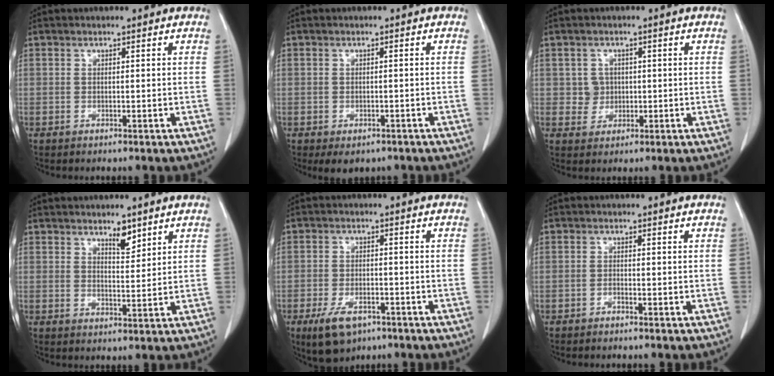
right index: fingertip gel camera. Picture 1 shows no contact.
{"total": 3.7, "force": [-2.6, 2.2, 1.4], "torque": [-0.010, 0.000, -0.028]}
{"total": 2.7, "force": [0.3, 2.7, 0.3], "torque": [0.000, 0.005, 0.007]}
{"total": 3.1, "force": [2.3, 1.0, 1.8], "torque": [-0.031, -0.005, 0.040]}
{"total": 6.7, "force": [-4.2, 3.2, 4.1], "torque": [-0.084, -0.007, -0.065]}
{"total": 0.9, "force": [-0.8, -0.1, 0.5], "torque": [-0.010, 0.002, -0.014]}